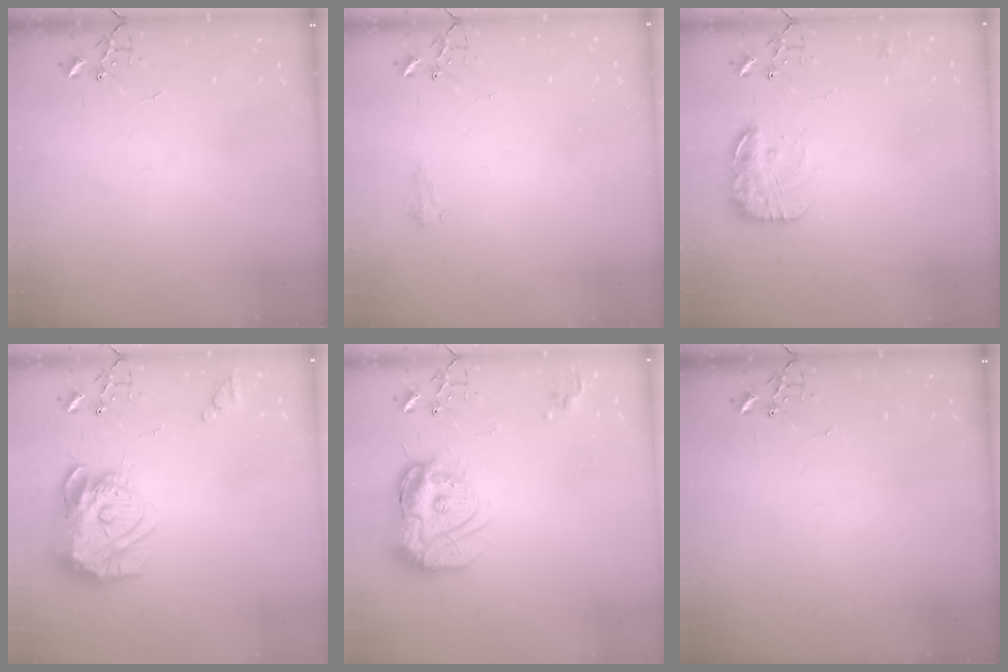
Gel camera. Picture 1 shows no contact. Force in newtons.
{"total": 5.8, "press": 5.7, "slide": 0.8}
{"total": 14.8, "press": 14.8, "slide": 0.8}
{"total": 16.7, "press": 16.7, "slide": 1.6}
{"total": 17.0, "press": 16.9, "slide": 1.4}
{"total": 0.0}